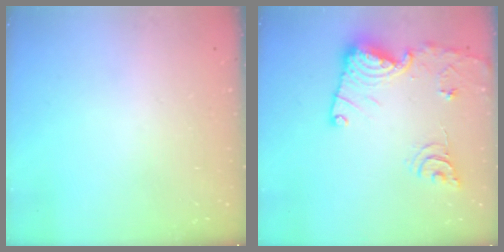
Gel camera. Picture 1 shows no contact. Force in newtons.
{"total": 16.2, "press": 16.2, "slide": 1.1}